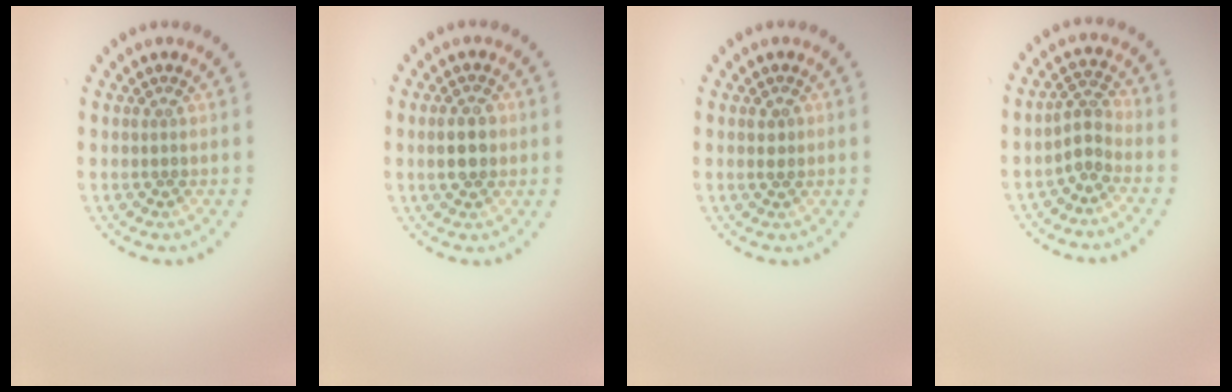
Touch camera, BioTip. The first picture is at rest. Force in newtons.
{"total": 2.7, "press": 2.7, "slide": 0.1}
{"total": 1.1, "press": 1.0, "slide": 0.4}
{"total": 2.0, "press": 1.4, "slide": 1.4}